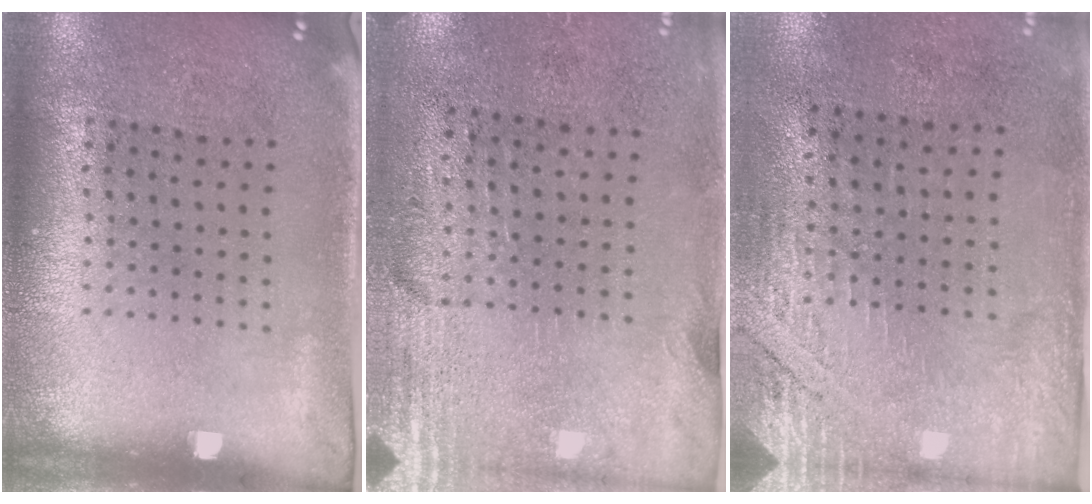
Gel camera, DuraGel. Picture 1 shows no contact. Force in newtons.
{"total": 2.8, "press": 2.5, "slide": 1.4}
{"total": 2.8, "press": 2.5, "slide": 1.4}